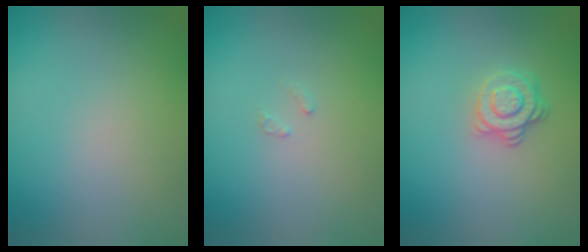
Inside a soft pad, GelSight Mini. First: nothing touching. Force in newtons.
{"total": 0.8, "press": 0.7, "slide": 0.1}
{"total": 2.9, "press": 2.5, "slide": 1.6}